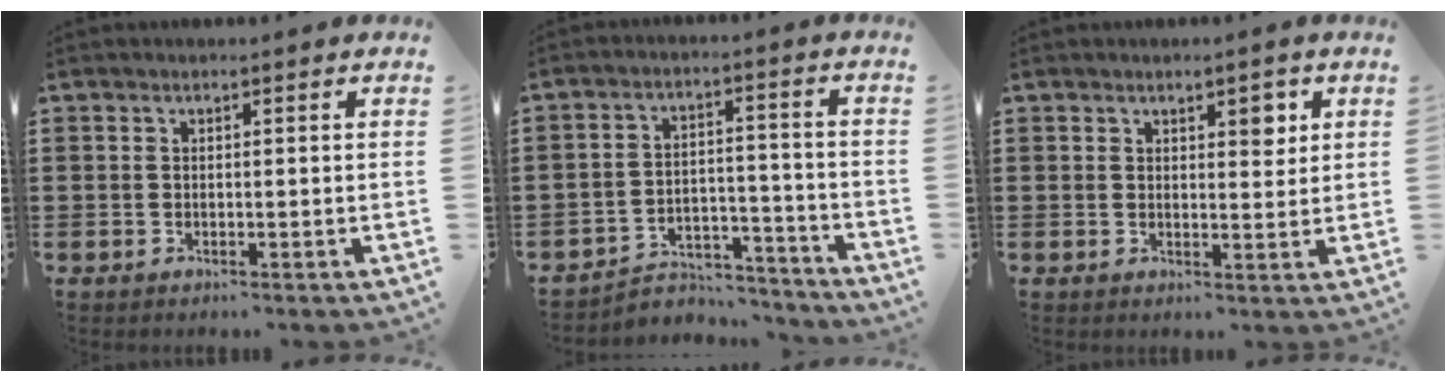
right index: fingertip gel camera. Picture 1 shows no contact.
{"total": 4.9, "force": [-4.5, 1.5, 0.9], "torque": [-0.018, 0.014, -0.091]}
{"total": 3.1, "force": [1.7, 1.5, 2.1], "torque": [-0.019, -0.002, 0.024]}